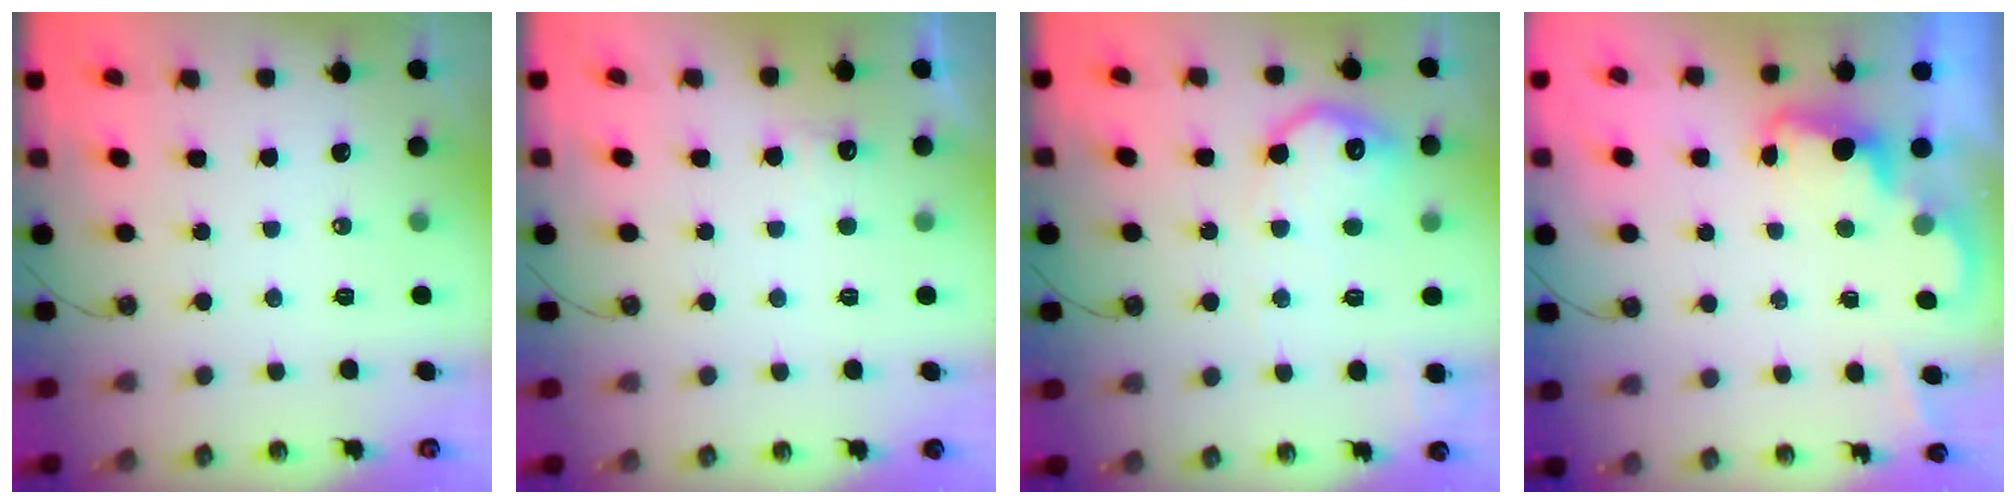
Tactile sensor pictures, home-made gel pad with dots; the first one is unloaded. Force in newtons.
{"total": 6.2, "press": 6.0, "slide": 1.5}
{"total": 13.7, "press": 13.6, "slide": 0.7}
{"total": 2.5, "press": 2.4, "slide": 0.5}